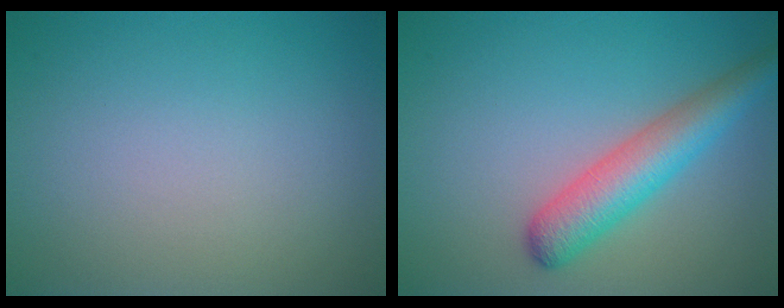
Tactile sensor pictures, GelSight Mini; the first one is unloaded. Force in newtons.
{"total": 4.8, "press": 4.8, "slide": 0.2}